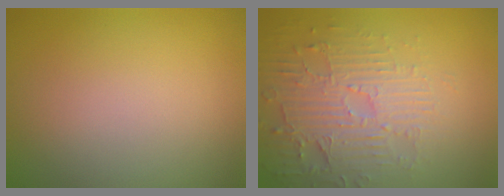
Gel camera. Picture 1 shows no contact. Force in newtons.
{"total": 4.2, "press": 3.9, "slide": 1.6}